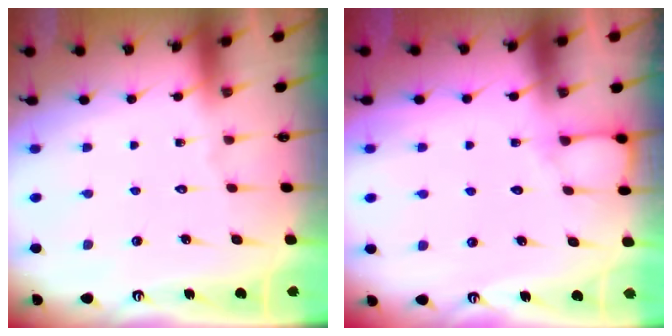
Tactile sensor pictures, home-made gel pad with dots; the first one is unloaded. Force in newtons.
{"total": 3.5, "press": 3.4, "slide": 0.4}